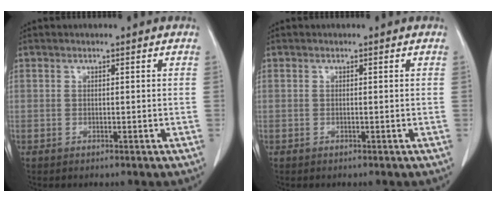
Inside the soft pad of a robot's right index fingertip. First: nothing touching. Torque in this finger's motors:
{"motor_torque": [0.08, 0.00, 0.01, -0.01]}